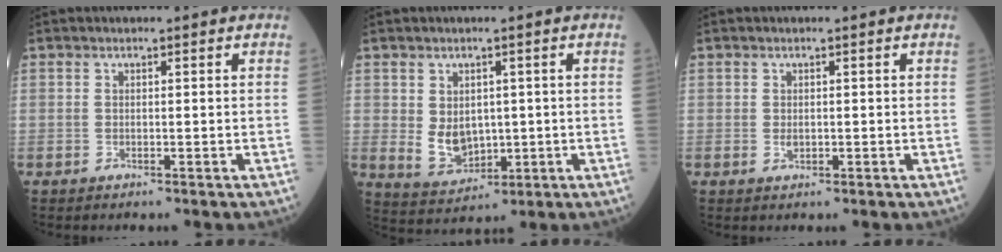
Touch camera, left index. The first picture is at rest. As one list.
[{"total": 5.6, "force": [0.1, 4.2, 3.7], "torque": [-0.076, -0.002, 0.023]}, {"total": 1.0, "force": [0.0, 0.6, 0.7], "torque": [-0.014, -0.001, 0.001]}]